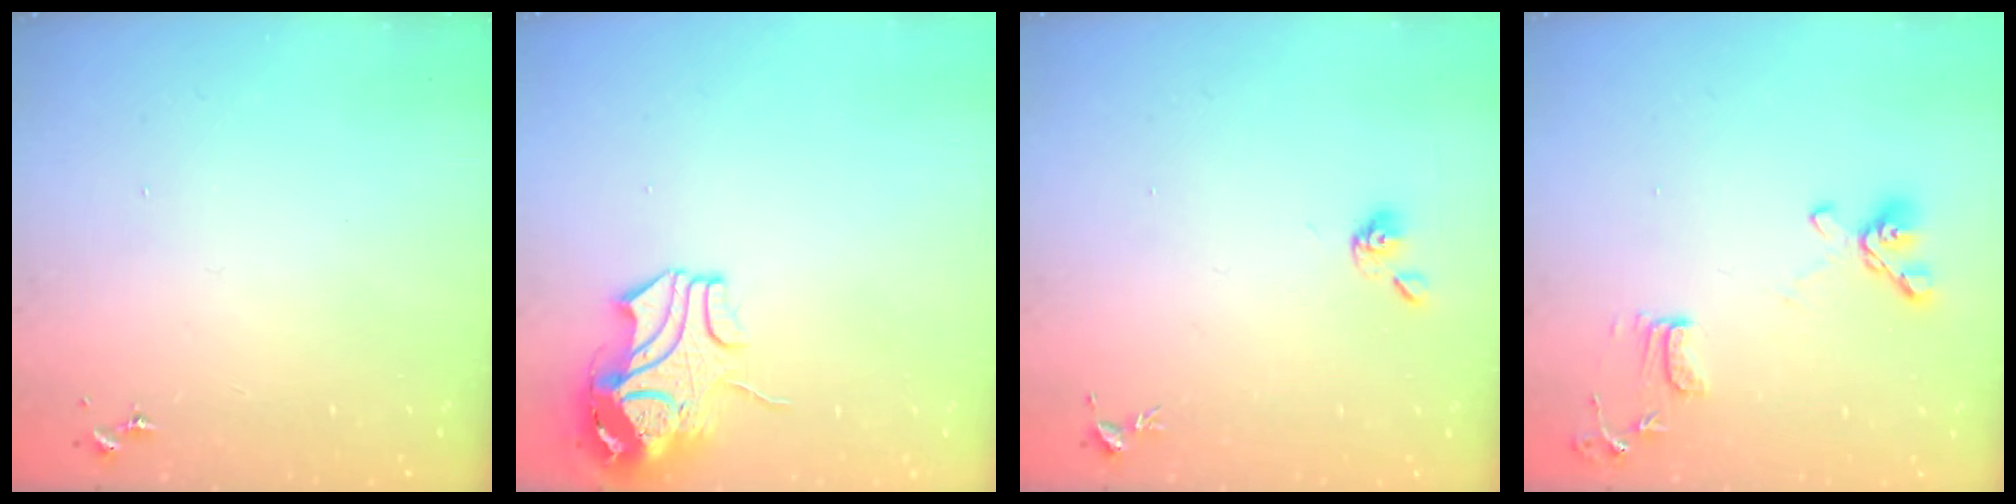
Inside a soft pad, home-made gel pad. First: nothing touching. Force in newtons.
{"total": 10.5, "press": 10.4, "slide": 1.1}
{"total": 5.2, "press": 5.1, "slide": 0.6}
{"total": 11.2, "press": 11.0, "slide": 2.0}